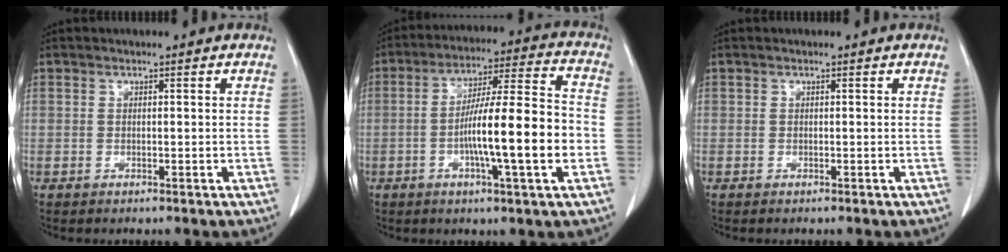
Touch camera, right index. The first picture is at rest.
{"total": 14.9, "force": [-3.1, 0.7, 14.6], "torque": [-0.236, 0.009, -0.051]}
{"total": 0.0}